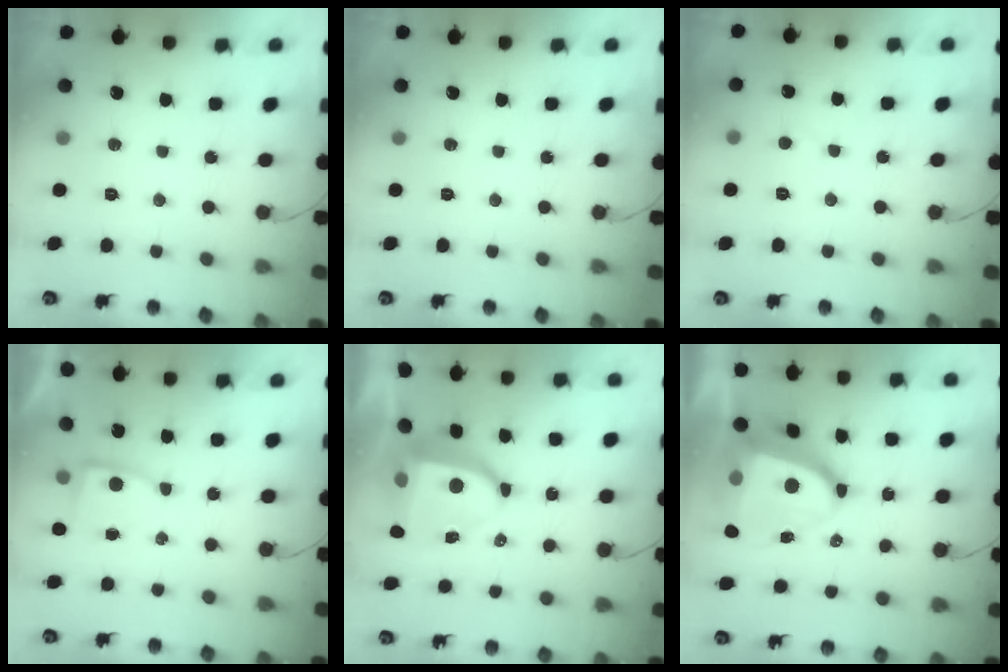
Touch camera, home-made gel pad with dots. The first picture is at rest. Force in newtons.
{"total": 0.0}
{"total": 2.7, "press": 2.7, "slide": 0.2}
{"total": 2.9, "press": 2.9, "slide": 0.4}
{"total": 8.7, "press": 8.6, "slide": 1.1}
{"total": 13.8, "press": 13.7, "slide": 1.3}